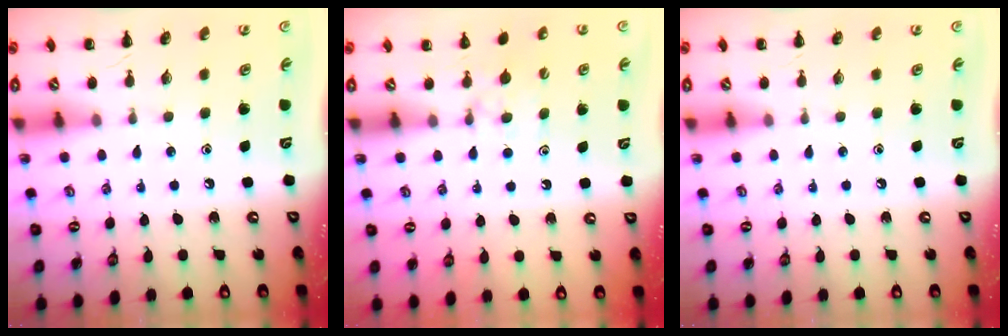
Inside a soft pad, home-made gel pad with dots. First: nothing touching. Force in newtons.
{"total": 5.3, "press": 5.1, "slide": 1.6}
{"total": 0.0}